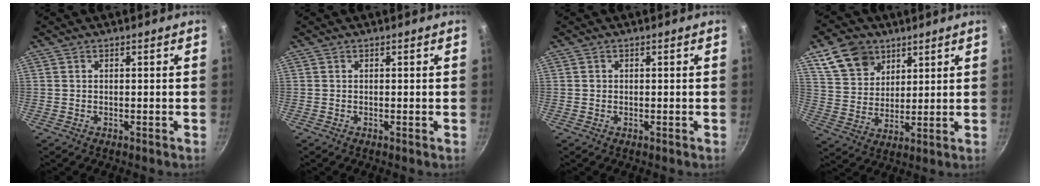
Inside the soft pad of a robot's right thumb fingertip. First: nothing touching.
{"total": 0.0}
{"total": 0.5, "force": [0.1, 0.5, 0.1], "torque": [0.002, 0.003, 0.000]}
{"total": 11.1, "force": [6.4, 7.8, 4.7], "torque": [-0.062, -0.018, 0.124]}